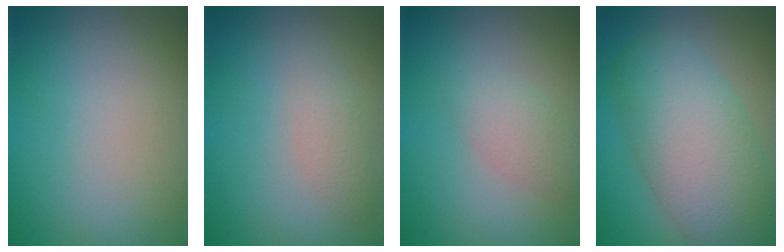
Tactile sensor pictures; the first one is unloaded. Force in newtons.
{"total": 1.5, "press": 1.5, "slide": 0.1}
{"total": 2.1, "press": 2.1, "slide": 0.1}
{"total": 8.4, "press": 8.4, "slide": 0.4}